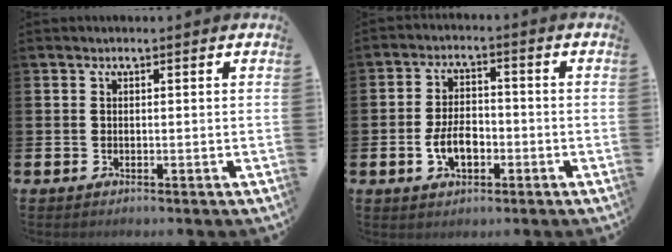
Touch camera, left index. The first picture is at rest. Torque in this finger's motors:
{"motor_torque": [0.72, 0.03, 0.35, 0.17]}